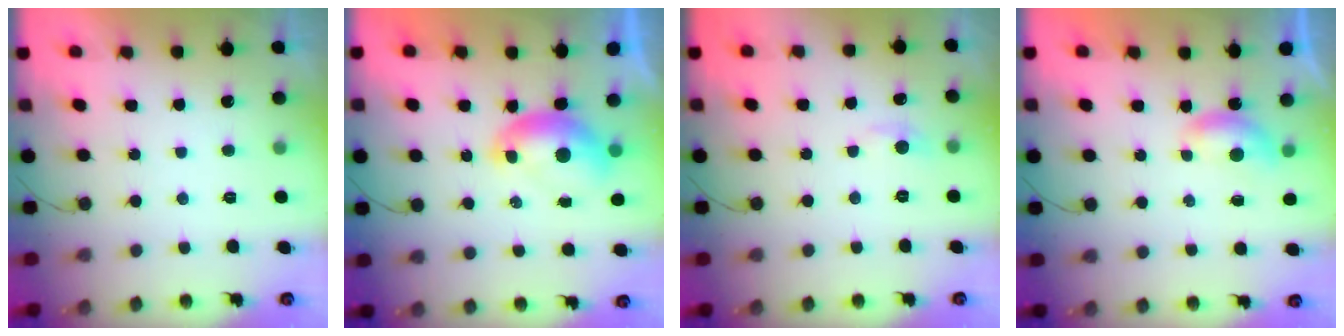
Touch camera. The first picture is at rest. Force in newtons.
{"total": 7.2, "press": 7.2, "slide": 0.8}
{"total": 5.0, "press": 4.9, "slide": 0.7}
{"total": 4.0, "press": 4.0, "slide": 0.4}